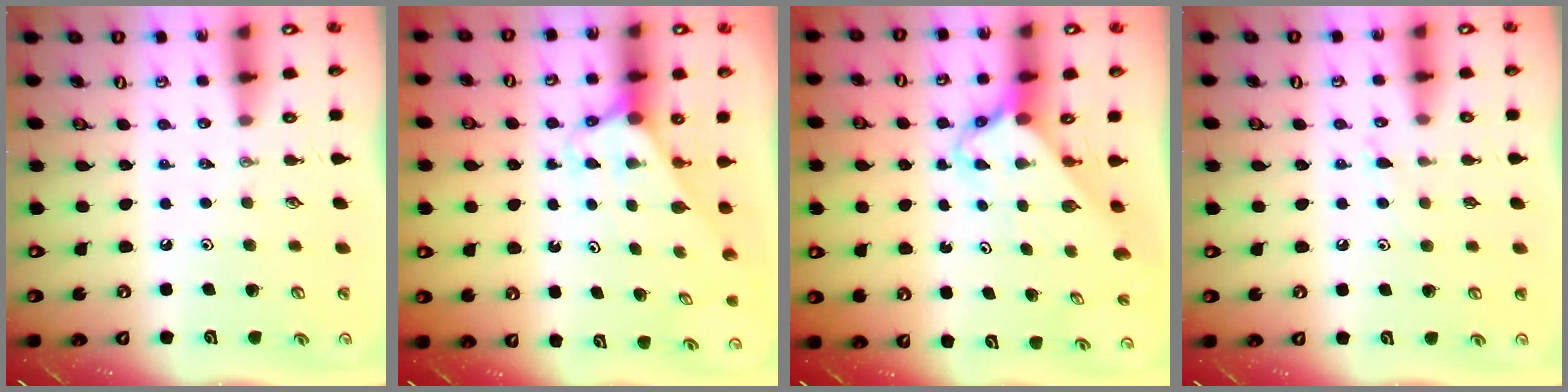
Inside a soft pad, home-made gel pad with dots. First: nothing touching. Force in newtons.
{"total": 2.7, "press": 2.7, "slide": 0.2}
{"total": 2.6, "press": 2.6, "slide": 0.2}
{"total": 6.0, "press": 6.0, "slide": 0.7}